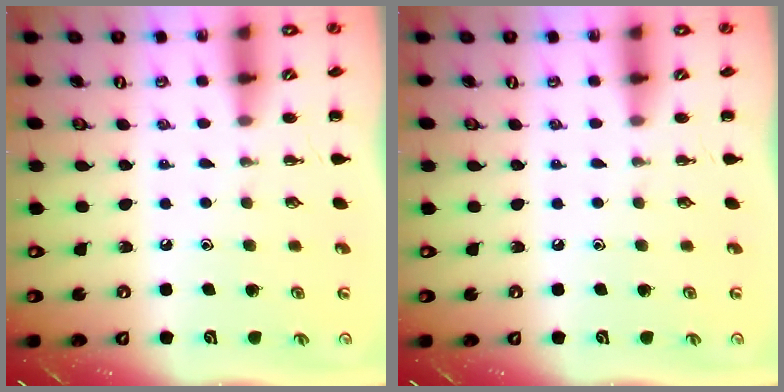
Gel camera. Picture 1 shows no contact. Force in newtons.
{"total": 0.0}